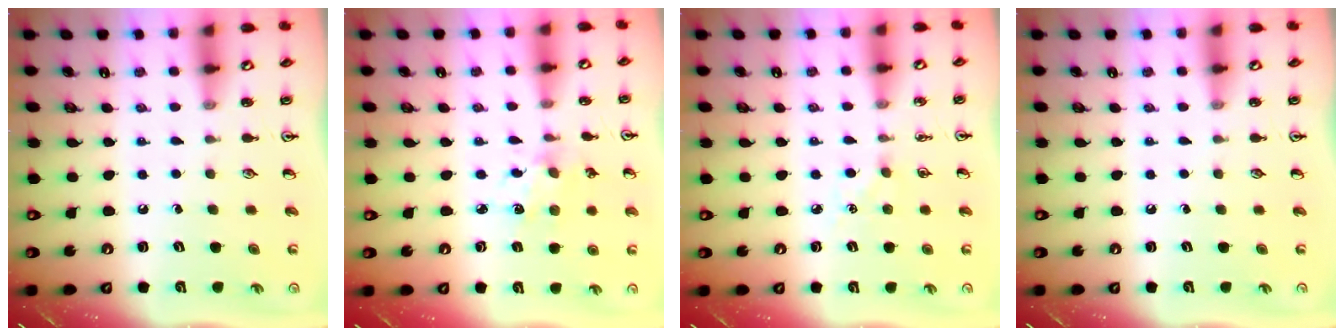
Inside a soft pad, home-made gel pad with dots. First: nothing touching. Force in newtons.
{"total": 3.3, "press": 3.2, "slide": 0.3}
{"total": 5.0, "press": 4.9, "slide": 0.8}
{"total": 0.0}